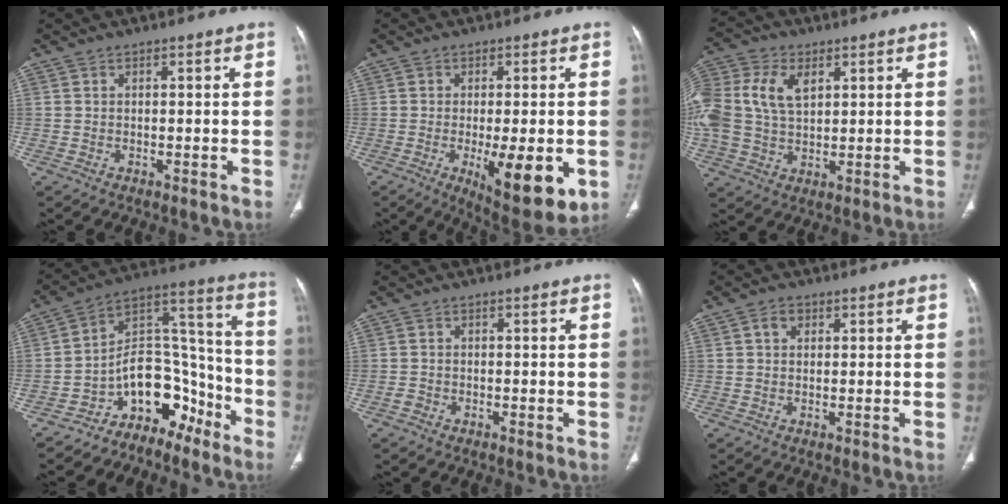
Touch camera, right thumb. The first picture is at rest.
{"total": 13.0, "force": [-3.5, 4.3, 11.7], "torque": [-0.160, -0.024, -0.039]}
{"total": 17.6, "force": [4.8, 11.9, 12.1], "torque": [-0.297, 0.020, 0.091]}
{"total": 13.2, "force": [-8.7, 8.2, 5.7], "torque": [-0.038, 0.130, -0.149]}
{"total": 1.0, "force": [-0.6, 0.8, 0.2], "torque": [-0.005, 0.002, -0.014]}
{"total": 2.3, "force": [0.9, 1.7, 1.2], "torque": [-0.017, 0.006, 0.016]}